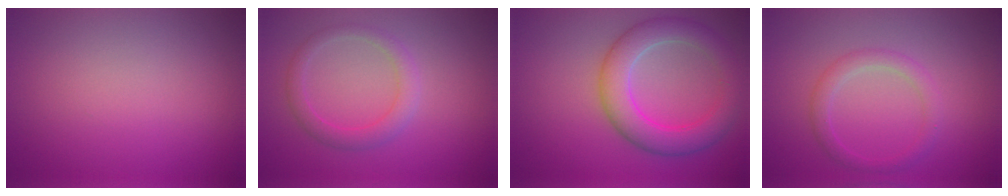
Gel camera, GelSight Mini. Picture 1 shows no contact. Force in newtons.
{"total": 2.3, "press": 2.2, "slide": 0.1}
{"total": 5.6, "press": 5.6, "slide": 0.5}
{"total": 2.0, "press": 2.0, "slide": 0.1}